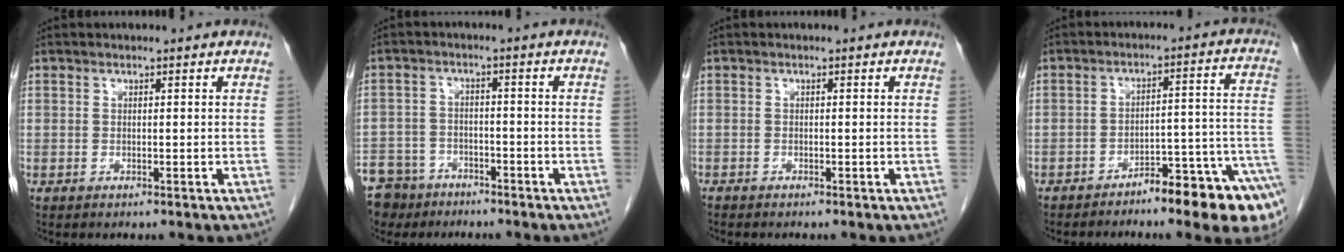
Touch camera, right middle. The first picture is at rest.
{"total": 10.8, "force": [-8.1, 6.8, 2.2], "torque": [-0.069, 0.002, -0.131]}
{"total": 0.7, "force": [-0.7, 0.2, 0.2], "torque": [-0.009, -0.001, -0.016]}
{"total": 11.4, "force": [-7.6, 1.4, 8.4], "torque": [-0.076, 0.036, -0.106]}